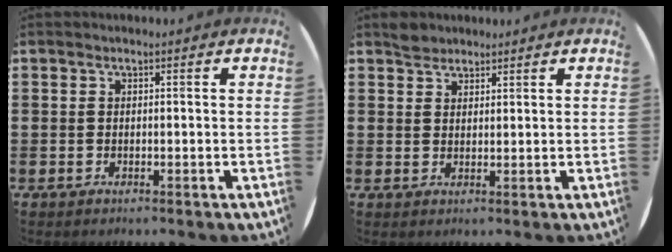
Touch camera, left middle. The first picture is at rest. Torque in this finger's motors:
{"motor_torque": [0.21, -0.20, -0.03, 0.00]}